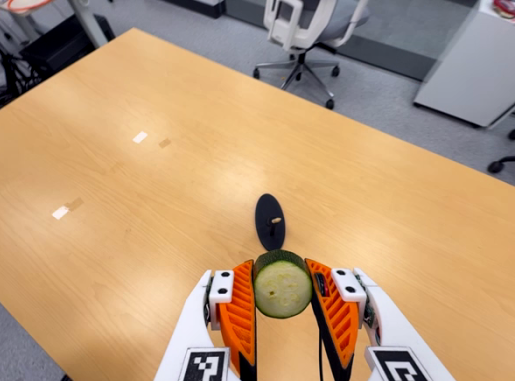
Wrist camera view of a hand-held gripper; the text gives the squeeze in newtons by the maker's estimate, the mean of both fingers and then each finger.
{"total": 11.2, "left": 10.7, "right": 11.7}